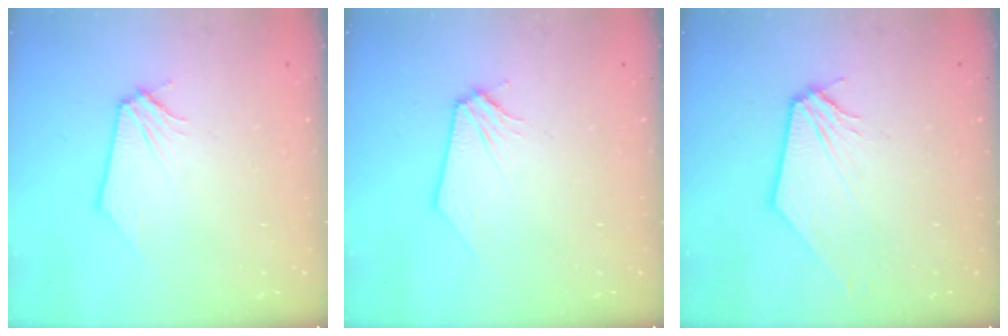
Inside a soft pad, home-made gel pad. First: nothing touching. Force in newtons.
{"total": 0.0}
{"total": 1.9, "press": 1.9, "slide": 0.2}